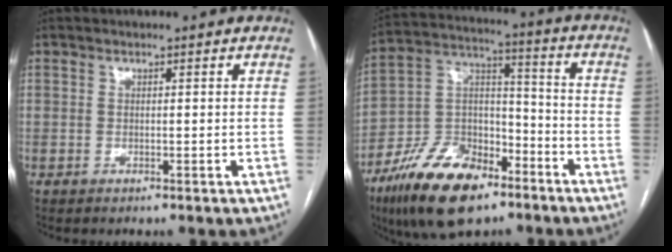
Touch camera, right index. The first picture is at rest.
{"total": 17.9, "force": [-11.9, 8.1, 10.7], "torque": [-0.205, 0.015, -0.215]}